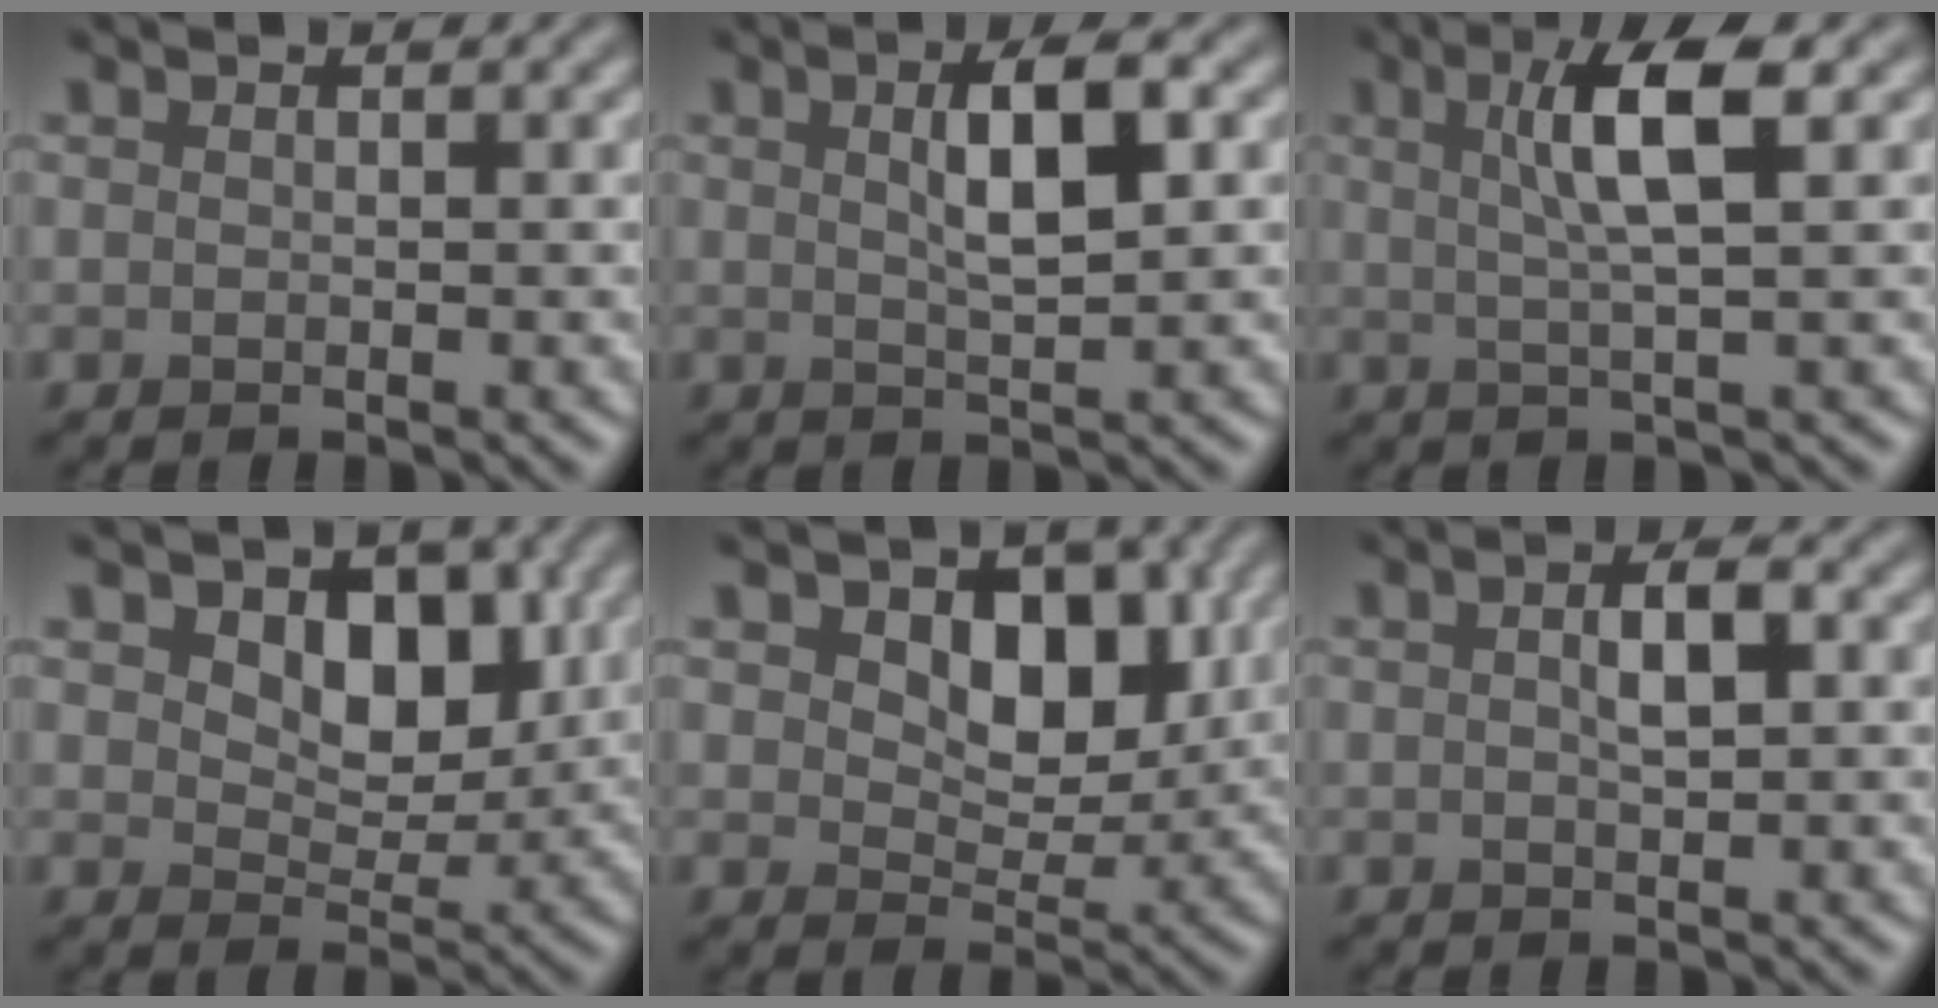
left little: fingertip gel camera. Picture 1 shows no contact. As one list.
[{"total": 4.1, "force": [0.9, 1.1, 3.8], "torque": [-0.074, 0.007, 0.012]}, {"total": 5.0, "force": [1.2, 0.8, 4.7], "torque": [-0.088, 0.005, 0.018]}, {"total": 5.7, "force": [2.0, 3.6, 3.9], "torque": [-0.063, -0.013, 0.016]}, {"total": 6.3, "force": [2.0, 4.0, 4.4], "torque": [-0.068, -0.013, 0.018]}, {"total": 2.5, "force": [0.2, 1.1, 2.2], "torque": [-0.043, 0.004, 0.001]}]